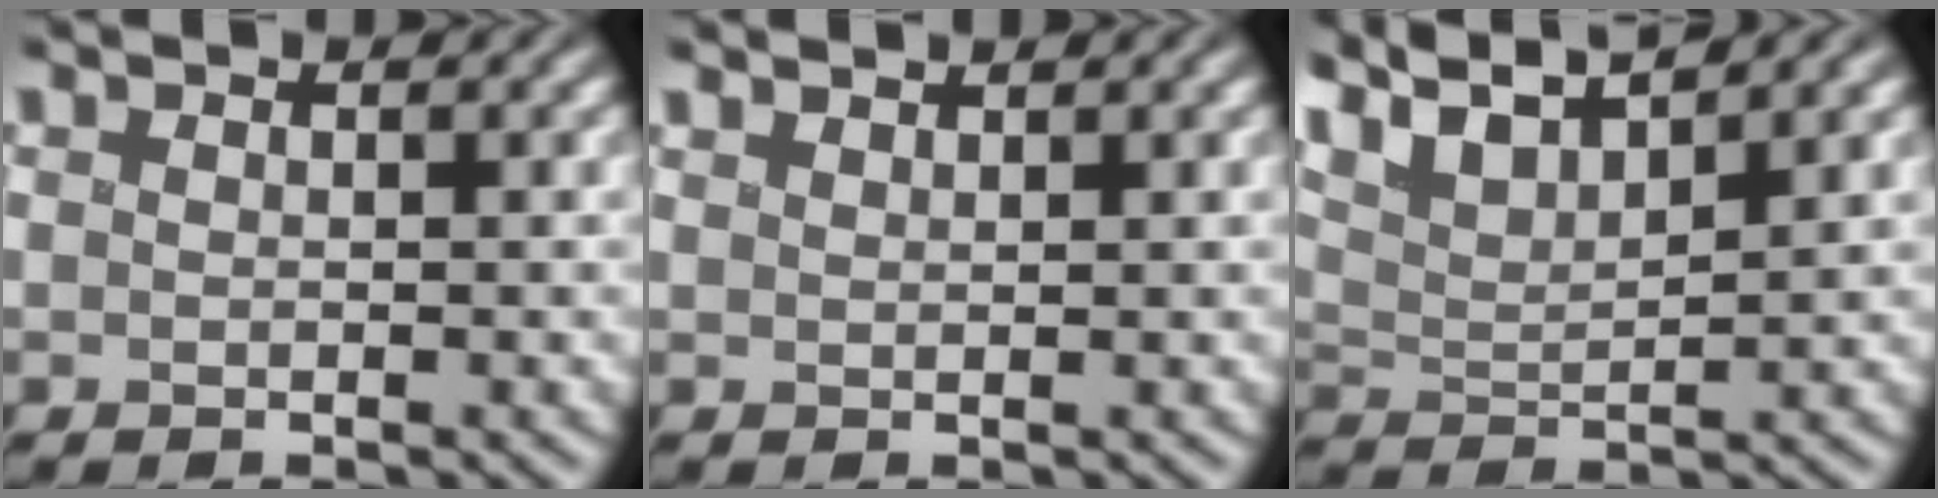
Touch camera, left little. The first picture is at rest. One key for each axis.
{"total": 1.1, "fx": 1.1, "fy": 0.2, "fz": 0.3, "tx": 0.000, "ty": 0.006, "tz": 0.011}
{"total": 7.3, "fx": 5.7, "fy": 1.9, "fz": 4.0, "tx": -0.103, "ty": 0.016, "tz": 0.097}